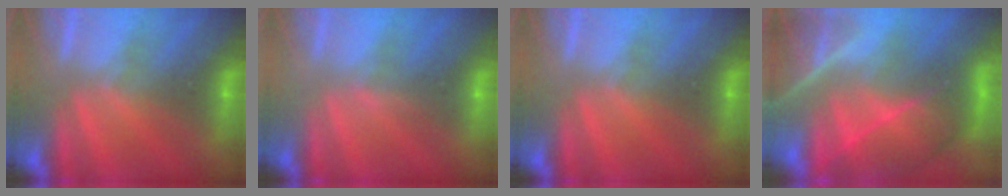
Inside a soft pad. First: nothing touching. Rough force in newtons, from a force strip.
{"total": 2.9}
{"total": 0.0}
{"total": 7.4}